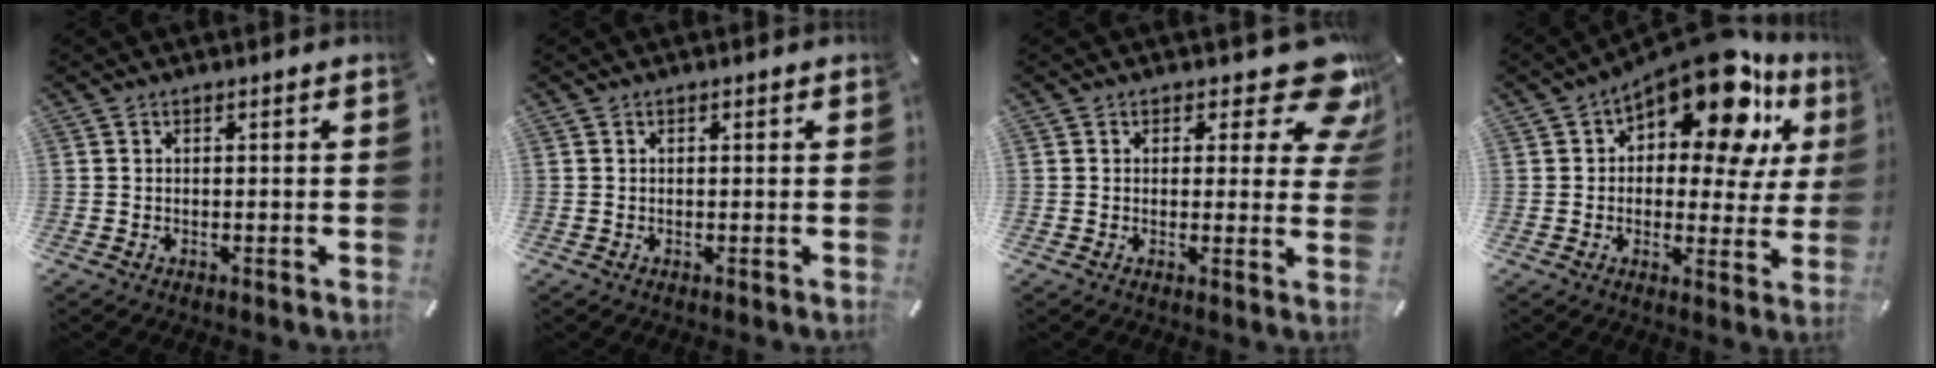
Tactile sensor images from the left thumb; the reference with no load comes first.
{"total": 0.0}
{"total": 11.5, "force": [6.7, 5.0, 7.9], "torque": [-0.091, -0.048, 0.115]}
{"total": 18.9, "force": [11.3, 8.2, 12.6], "torque": [-0.183, -0.077, 0.187]}